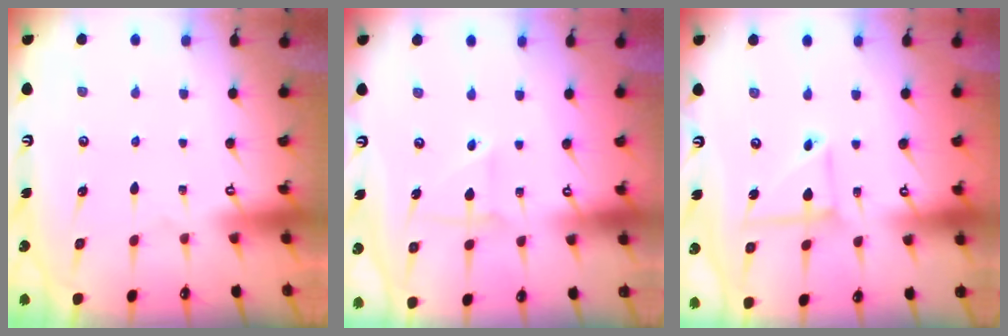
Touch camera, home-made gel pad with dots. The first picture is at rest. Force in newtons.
{"total": 3.9, "press": 3.9, "slide": 0.4}
{"total": 5.8, "press": 5.8, "slide": 0.6}